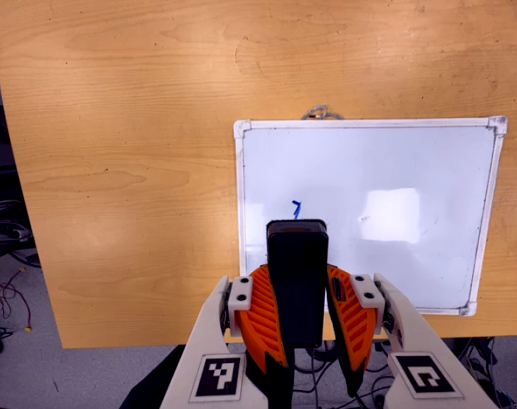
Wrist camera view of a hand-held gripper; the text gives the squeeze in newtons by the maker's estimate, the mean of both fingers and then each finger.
{"total": 9.1, "left": 6.3, "right": 11.8}